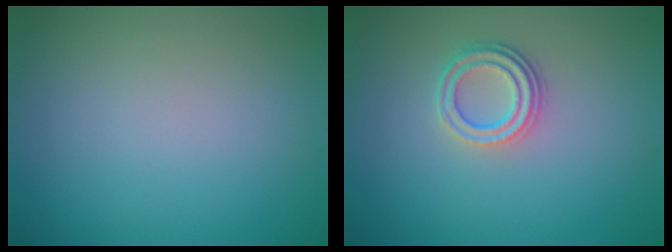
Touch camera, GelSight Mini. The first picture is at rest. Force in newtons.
{"total": 2.8, "press": 2.3, "slide": 1.6}